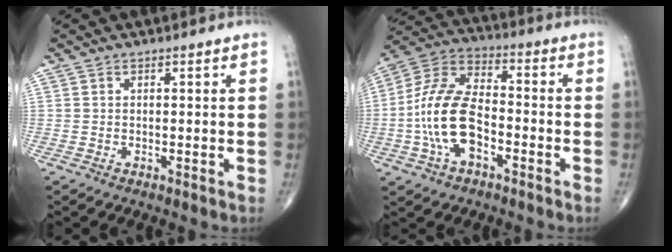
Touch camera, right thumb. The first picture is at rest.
{"total": 14.8, "force": [-3.7, 8.1, 11.9], "torque": [-0.235, 0.040, -0.074]}